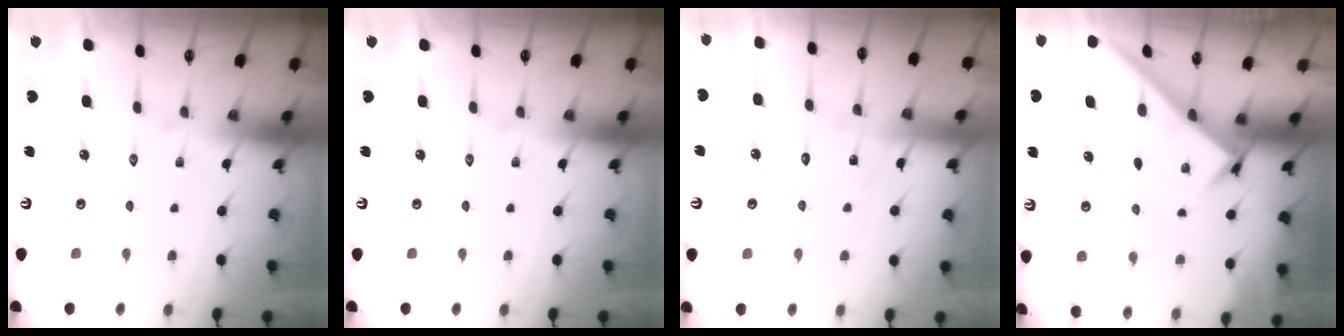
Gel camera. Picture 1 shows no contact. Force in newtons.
{"total": 0.0}
{"total": 6.3, "press": 6.3, "slide": 0.2}
{"total": 2.8, "press": 2.8, "slide": 0.4}